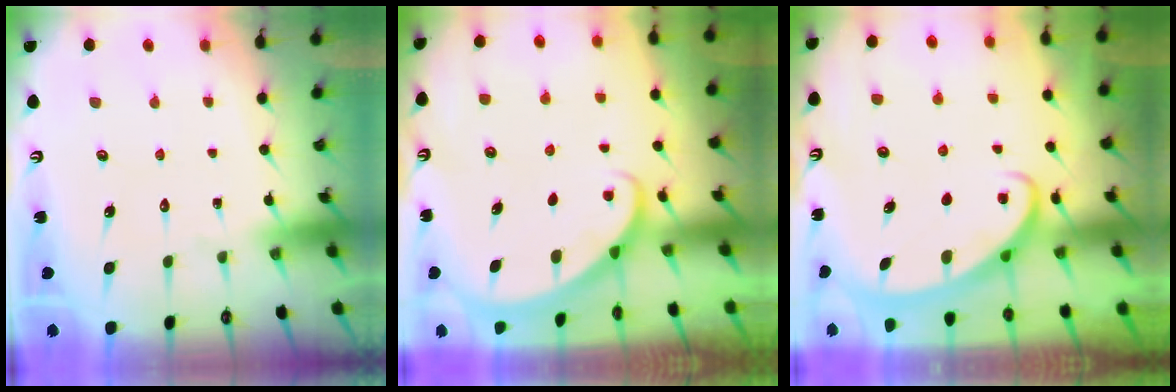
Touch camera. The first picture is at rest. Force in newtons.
{"total": 1.8, "press": 1.8, "slide": 0.1}
{"total": 2.7, "press": 2.6, "slide": 0.4}